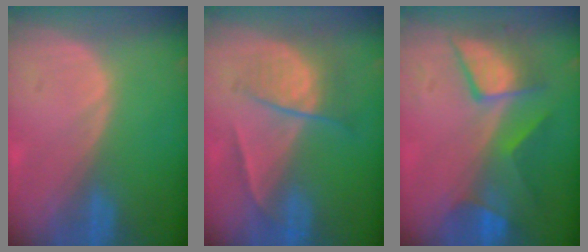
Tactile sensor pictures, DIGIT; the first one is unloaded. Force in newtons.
{"total": 6.7, "press": 5.8, "slide": 3.3}
{"total": 7.7, "press": 7.7, "slide": 0.7}